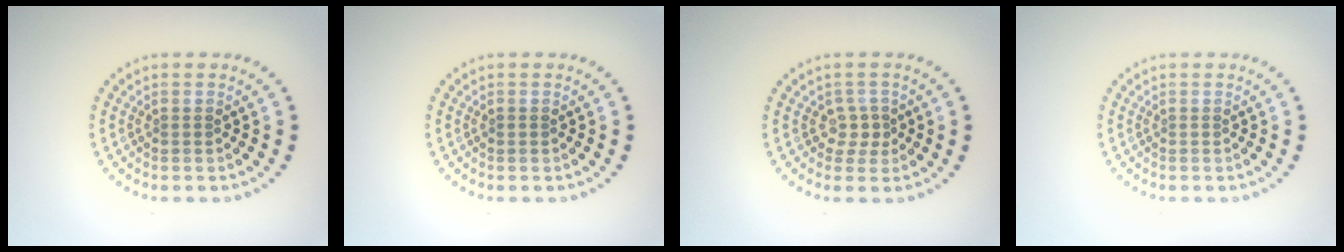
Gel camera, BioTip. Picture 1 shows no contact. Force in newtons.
{"total": 0.5, "press": 0.5, "slide": 0.1}
{"total": 1.6, "press": 1.2, "slide": 1.0}
{"total": 0.0}